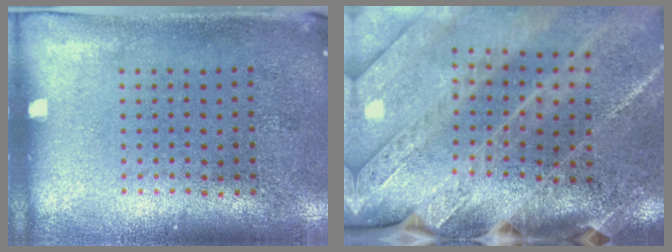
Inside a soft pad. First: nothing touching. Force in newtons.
{"total": 3.9, "press": 3.2, "slide": 2.2}